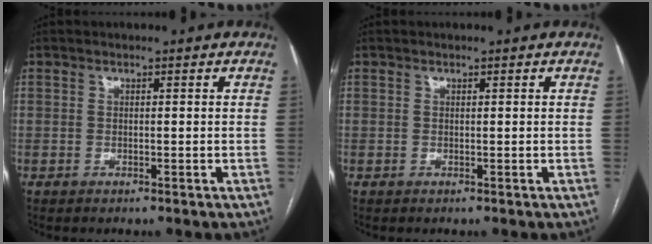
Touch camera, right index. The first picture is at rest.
{"total": 0.0}